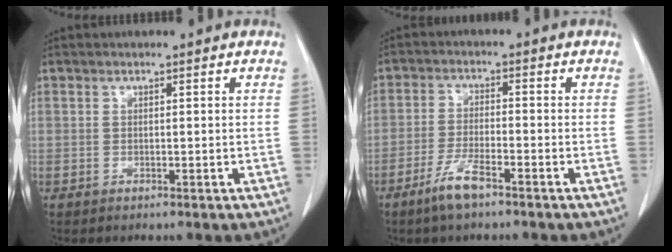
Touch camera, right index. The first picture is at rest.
{"total": 5.3, "force": [-3.7, 0.6, 3.7], "torque": [-0.079, -0.006, -0.070]}